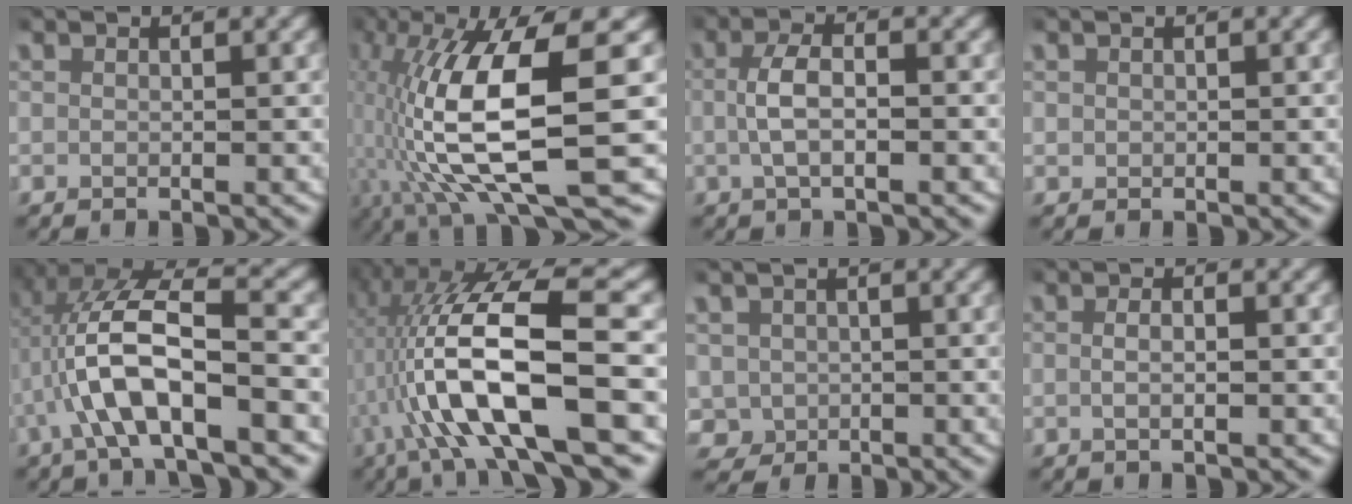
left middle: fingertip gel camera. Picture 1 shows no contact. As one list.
[{"total": 12.1, "force": [-2.4, 4.2, 11.1], "torque": [-0.202, -0.020, -0.023]}, {"total": 3.0, "force": [-0.3, 1.1, 2.8], "torque": [-0.058, 0.003, -0.009]}, {"total": 0.7, "force": [0.1, 0.7, 0.1], "torque": [-0.010, -0.004, 0.004]}, {"total": 8.0, "force": [-0.2, 3.3, 7.3], "torque": [-0.146, -0.005, -0.003]}, {"total": 11.9, "force": [0.2, 4.3, 11.2], "torque": [-0.199, 0.005, 0.005]}, {"total": 6.5, "force": [-1.5, 5.9, 2.2], "torque": [-0.063, -0.036, -0.012]}, {"total": 1.2, "force": [-0.4, 0.2, 1.2], "torque": [-0.026, -0.002, -0.007]}]